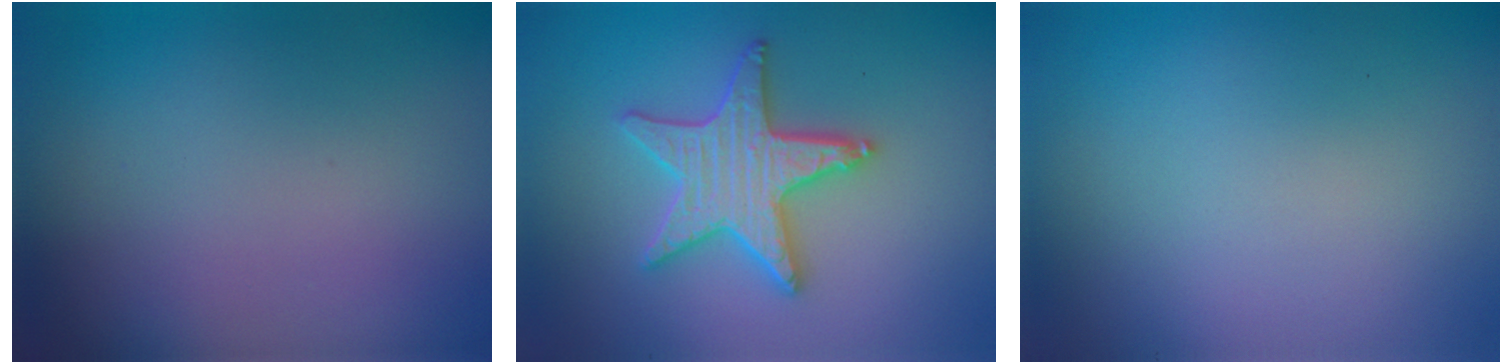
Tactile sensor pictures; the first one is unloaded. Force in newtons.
{"total": 5.2, "press": 5.1, "slide": 1.0}
{"total": 0.0}